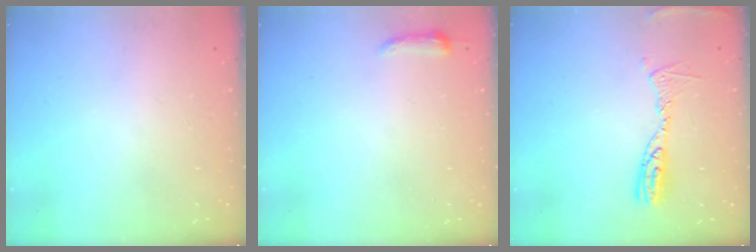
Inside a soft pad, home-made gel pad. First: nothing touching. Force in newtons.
{"total": 3.3, "press": 3.2, "slide": 0.7}
{"total": 9.9, "press": 9.9, "slide": 0.8}